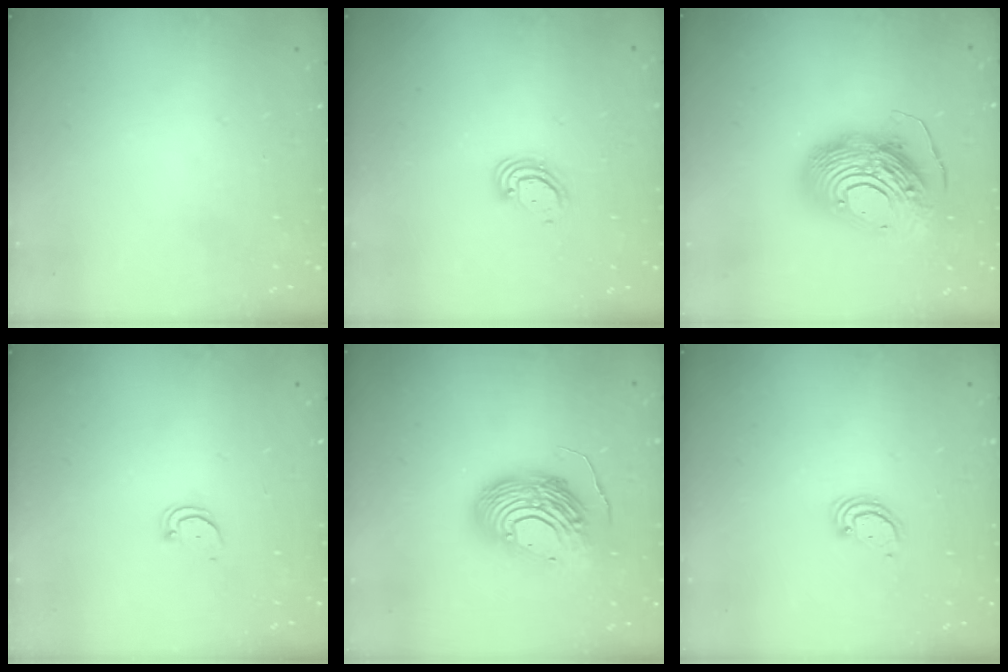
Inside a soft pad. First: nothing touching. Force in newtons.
{"total": 3.2, "press": 3.2, "slide": 0.2}
{"total": 18.0, "press": 17.9, "slide": 1.9}
{"total": 2.5, "press": 2.5, "slide": 0.2}
{"total": 14.7, "press": 14.7, "slide": 1.3}
{"total": 2.3, "press": 2.3, "slide": 0.2}